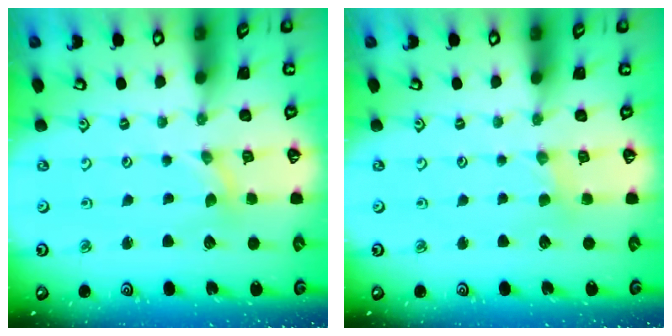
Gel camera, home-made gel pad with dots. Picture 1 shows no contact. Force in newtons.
{"total": 1.9, "press": 1.9, "slide": 0.3}